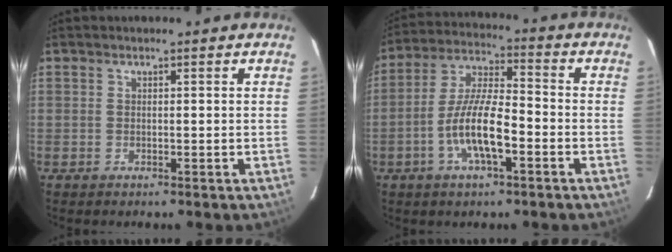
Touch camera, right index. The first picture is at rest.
{"total": 11.2, "force": [-4.2, 3.0, 10.0], "torque": [-0.203, 0.001, -0.080]}